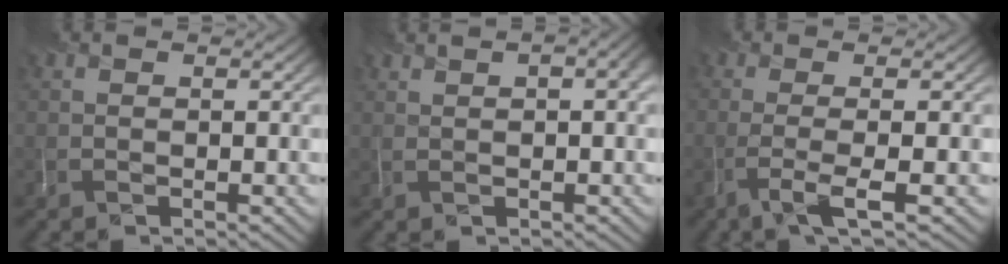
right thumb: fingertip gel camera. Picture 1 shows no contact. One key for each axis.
{"total": 2.3, "fx": 0.9, "fy": 0.8, "fz": 2.0, "tx": -0.028, "ty": 0.013, "tz": 0.016}
{"total": 4.3, "fx": -1.7, "fy": 0.7, "fz": 3.8, "tx": -0.057, "ty": 0.009, "tz": -0.044}